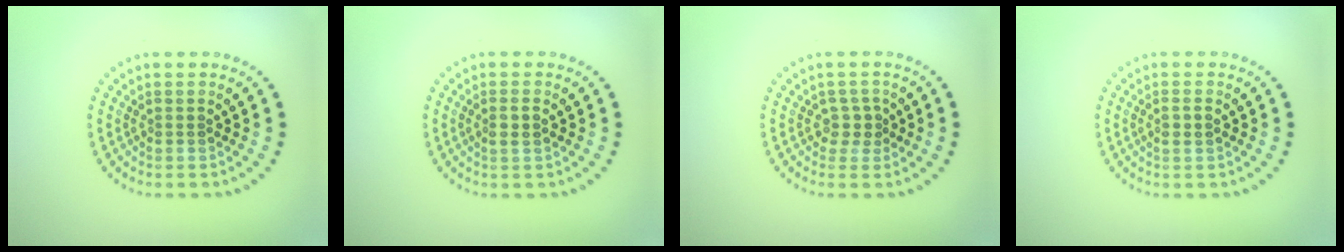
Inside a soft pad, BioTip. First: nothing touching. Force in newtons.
{"total": 1.2, "press": 1.1, "slide": 0.4}
{"total": 1.6, "press": 1.2, "slide": 1.0}
{"total": 1.2, "press": 1.0, "slide": 0.6}